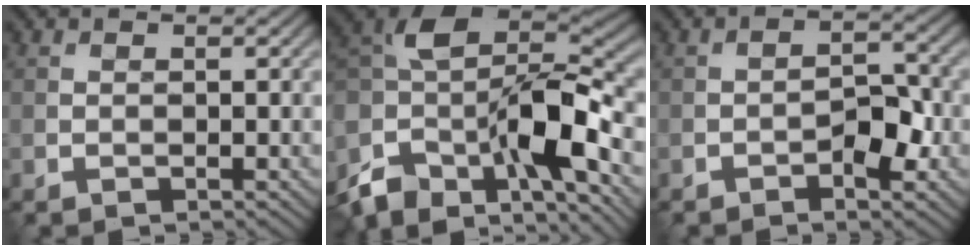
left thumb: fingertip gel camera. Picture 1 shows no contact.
{"total": 14.0, "force": [-6.1, 6.6, 10.8], "torque": [-0.219, 0.003, -0.122]}
{"total": 4.3, "force": [-1.8, 2.0, 3.4], "torque": [-0.050, 0.008, -0.032]}